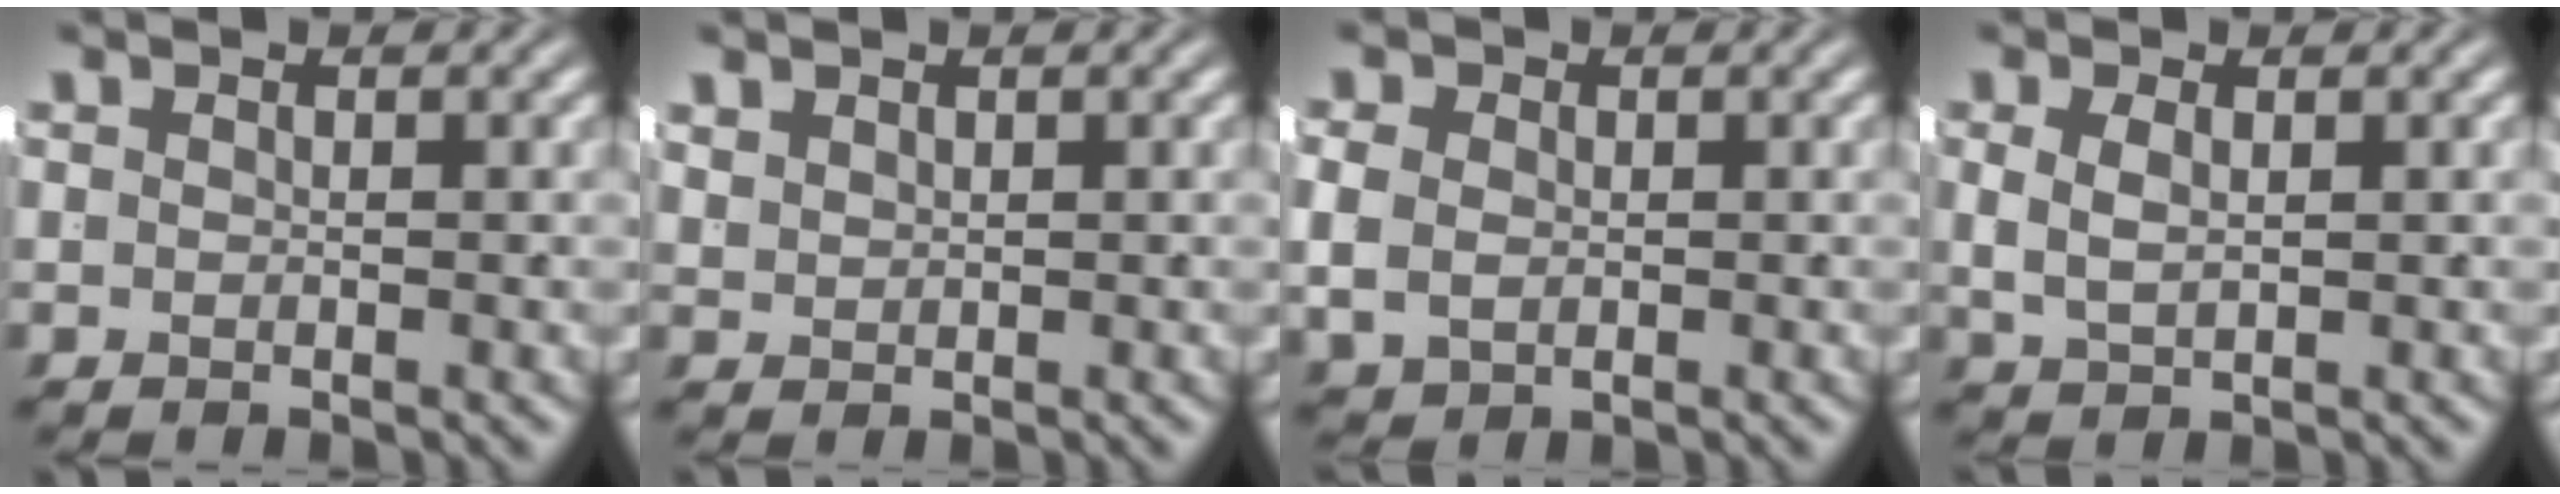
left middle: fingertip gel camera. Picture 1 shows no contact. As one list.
[{"total": 1.1, "force": [1.1, -0.2, 0.2], "torque": [0.007, 0.000, 0.031]}, {"total": 2.9, "force": [0.0, 2.3, 1.6], "torque": [-0.041, -0.013, 0.012]}, {"total": 2.3, "force": [0.6, 1.3, 1.8], "torque": [-0.033, -0.004, 0.019]}]